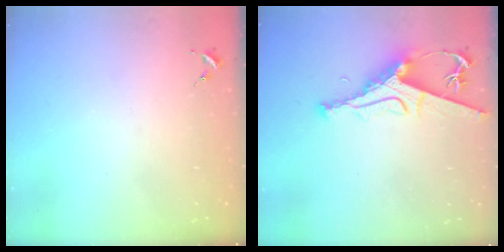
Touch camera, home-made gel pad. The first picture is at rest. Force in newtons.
{"total": 9.4, "press": 9.4, "slide": 1.2}